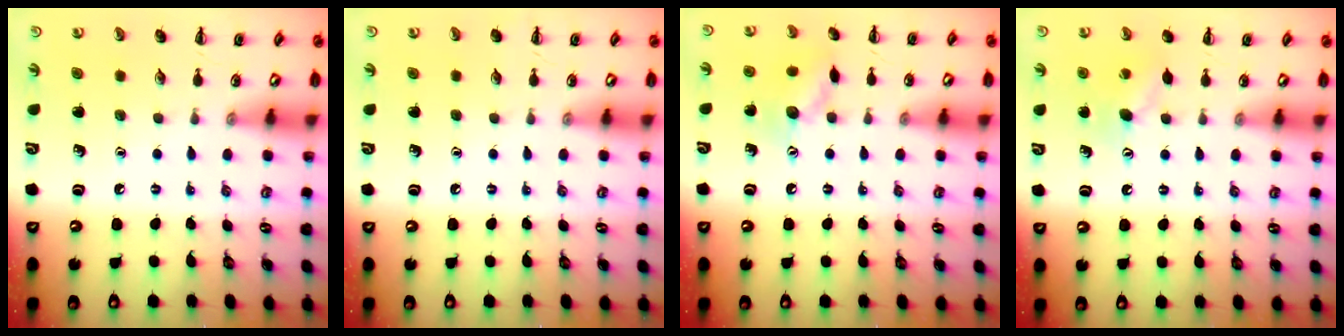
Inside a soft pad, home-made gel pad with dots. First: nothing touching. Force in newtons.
{"total": 0.0}
{"total": 9.1, "press": 9.1, "slide": 0.7}
{"total": 7.2, "press": 7.1, "slide": 1.2}